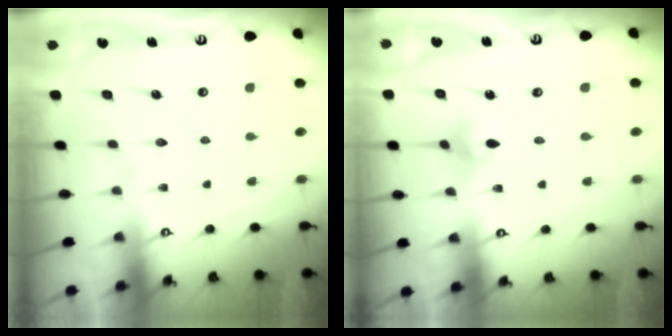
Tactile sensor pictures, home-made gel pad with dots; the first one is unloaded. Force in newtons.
{"total": 3.5, "press": 3.4, "slide": 0.8}